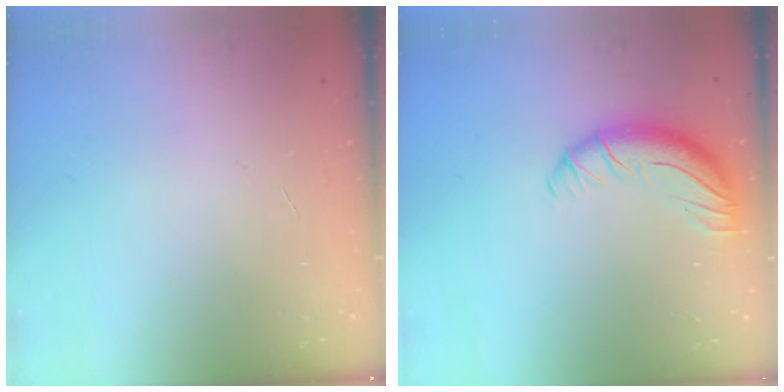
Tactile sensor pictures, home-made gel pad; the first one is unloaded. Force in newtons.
{"total": 11.5, "press": 11.2, "slide": 2.6}